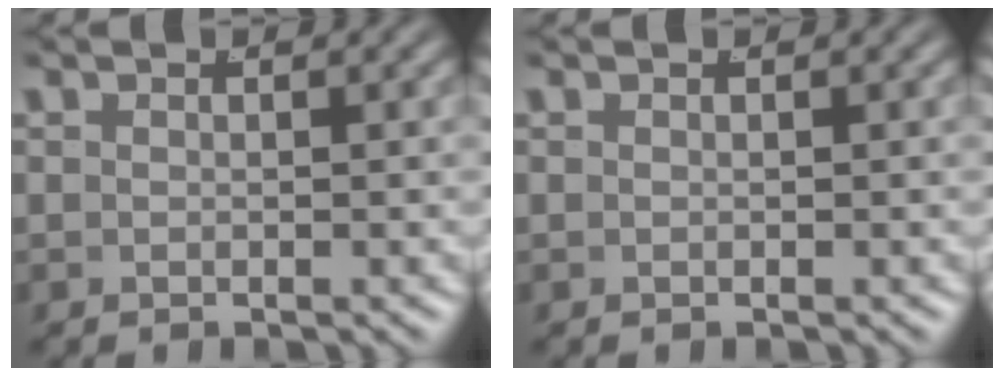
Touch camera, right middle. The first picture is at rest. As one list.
[{"total": 0.0}]